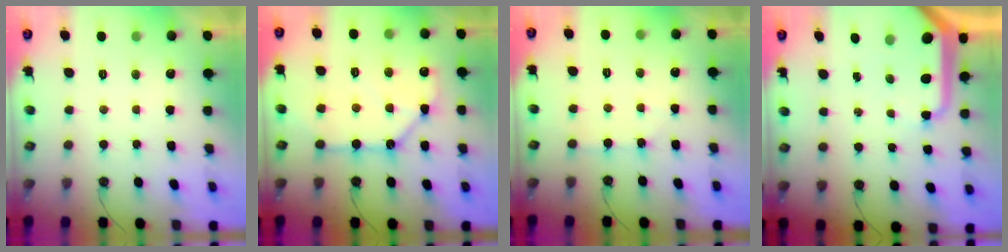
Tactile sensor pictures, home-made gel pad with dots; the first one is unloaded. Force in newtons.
{"total": 12.1, "press": 12.0, "slide": 1.2}
{"total": 3.8, "press": 3.7, "slide": 0.5}
{"total": 12.4, "press": 12.4, "slide": 1.3}